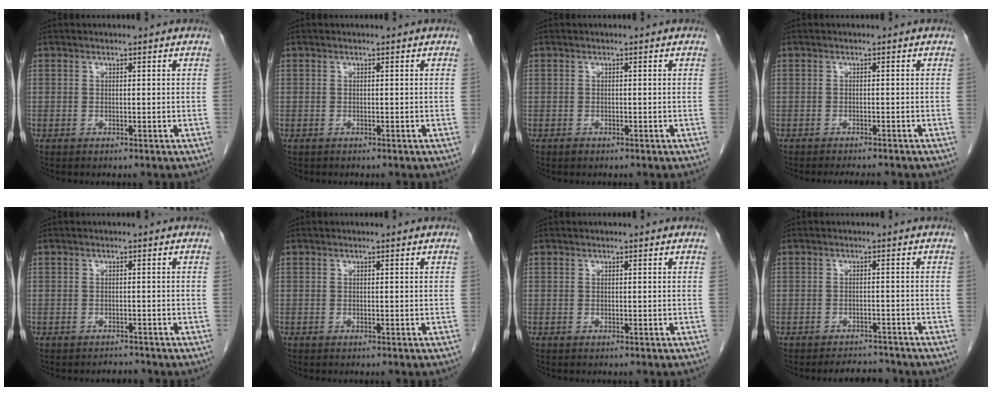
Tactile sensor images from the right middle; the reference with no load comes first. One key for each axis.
{"total": 0.0}
{"total": 0.6, "fx": -0.5, "fy": 0.4, "fz": 0.2, "tx": -0.004, "ty": 0.001, "tz": -0.006}
{"total": 3.5, "fx": -3.2, "fy": 0.5, "fz": 1.3, "tx": -0.016, "ty": -0.007, "tz": -0.043}
{"total": 1.2, "fx": -1.1, "fy": 0.2, "fz": -0.3, "tx": -0.001, "ty": -0.006, "tz": -0.016}
{"total": 0.0}
{"total": 0.0}
{"total": 3.4, "fx": -3.3, "fy": 0.8, "fz": 0.2, "tx": -0.003, "ty": -0.007, "tz": -0.049}